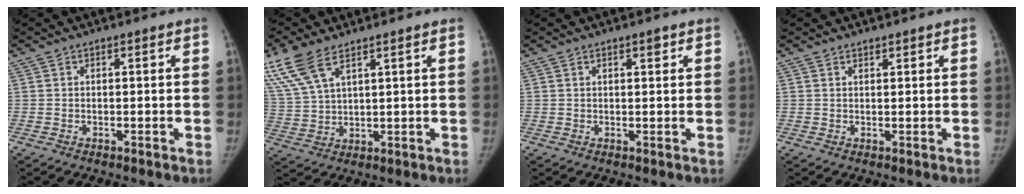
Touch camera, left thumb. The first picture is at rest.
{"total": 13.0, "force": [8.3, 5.3, 8.4], "torque": [-0.199, -0.008, 0.175]}
{"total": 1.3, "force": [0.8, 0.5, 0.8], "torque": [0.000, -0.009, 0.011]}
{"total": 0.8, "force": [0.7, 0.3, -0.1], "torque": [0.012, -0.012, 0.011]}